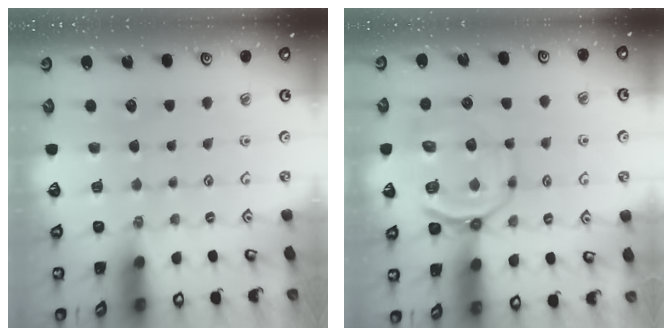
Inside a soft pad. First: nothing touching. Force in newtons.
{"total": 11.1, "press": 10.8, "slide": 2.3}